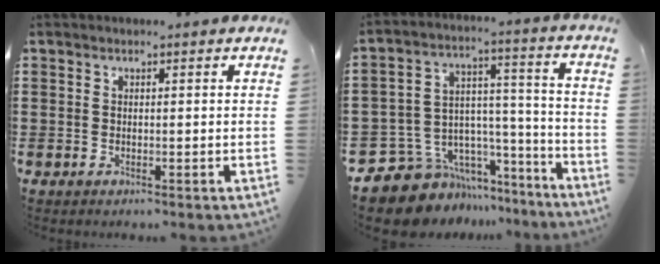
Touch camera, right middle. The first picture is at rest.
{"total": 10.0, "force": [-8.2, 5.3, 1.8], "torque": [-0.057, 0.008, -0.152]}